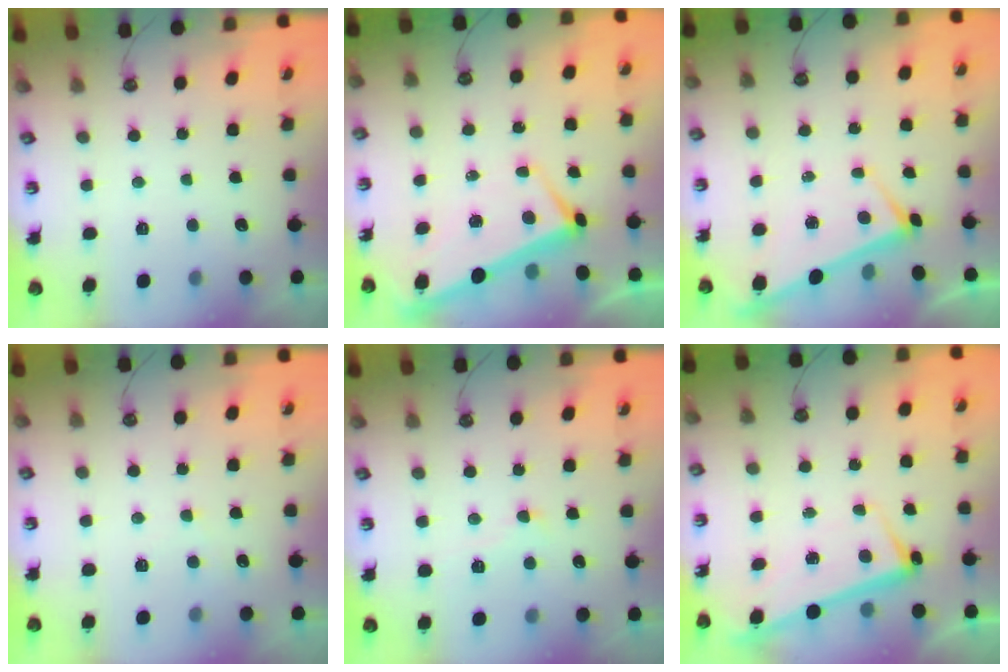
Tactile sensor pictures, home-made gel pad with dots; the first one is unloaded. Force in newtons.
{"total": 3.0, "press": 2.9, "slide": 0.9}
{"total": 1.0, "press": 0.9, "slide": 0.4}
{"total": 4.5, "press": 4.4, "slide": 0.4}
{"total": 1.7, "press": 1.4, "slide": 0.8}
{"total": 2.6, "press": 2.4, "slide": 0.9}